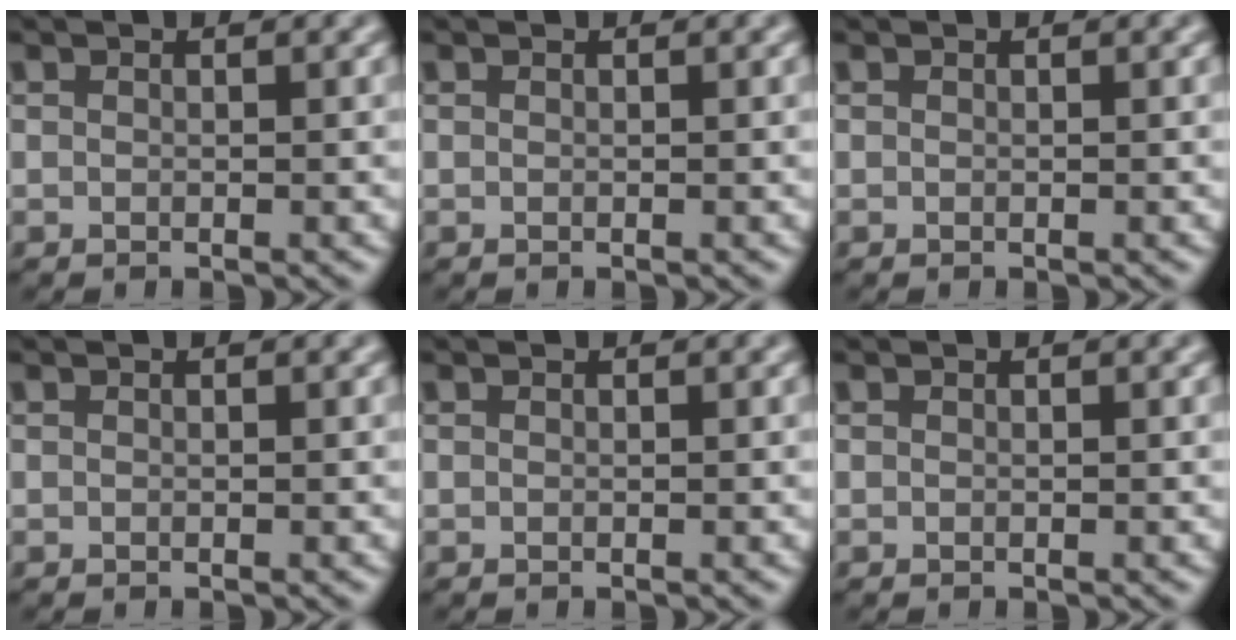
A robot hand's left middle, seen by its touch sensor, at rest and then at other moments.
{"total": 0.0}
{"total": 0.0}
{"total": 0.0}
{"total": 0.0}
{"total": 0.0}